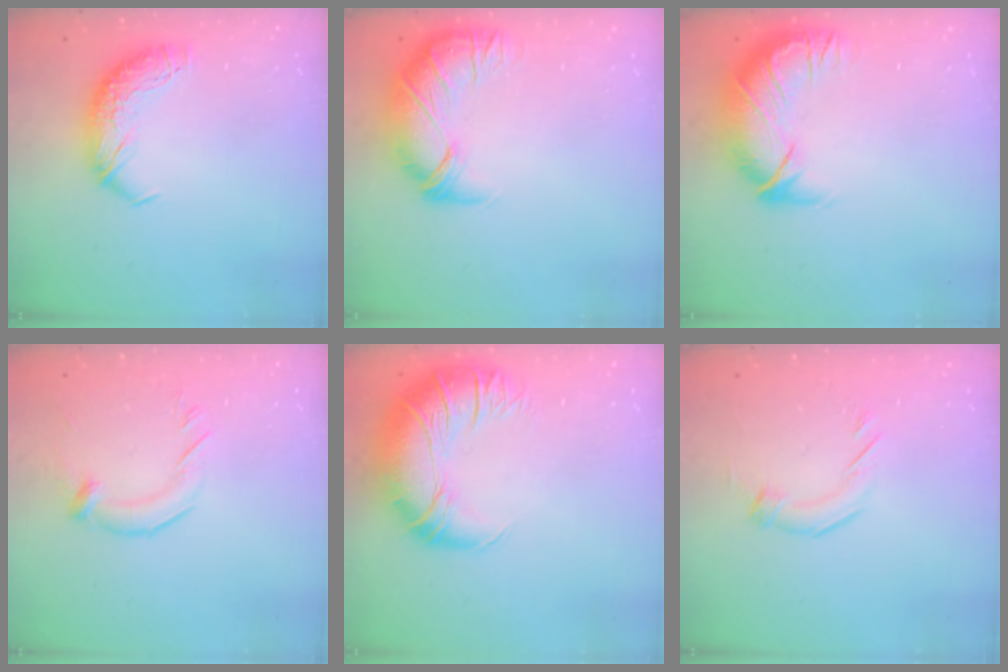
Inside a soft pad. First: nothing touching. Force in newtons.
{"total": 2.7, "press": 0.2, "slide": 2.7}
{"total": 2.8, "press": 0.4, "slide": 2.8}
{"total": 1.9, "press": 1.6, "slide": 1.1}
{"total": 7.1, "press": 6.0, "slide": 3.9}
{"total": 2.7, "press": 2.4, "slide": 1.1}